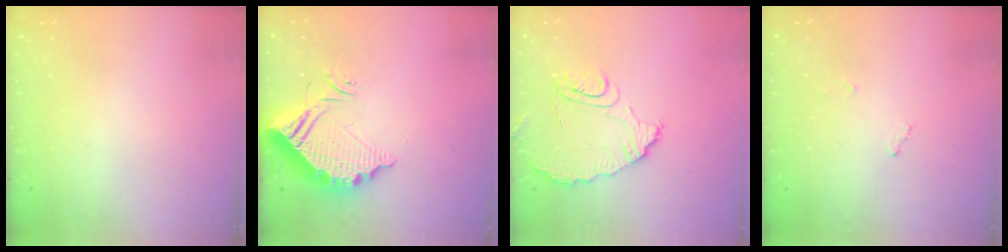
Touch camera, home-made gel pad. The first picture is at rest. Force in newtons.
{"total": 14.2, "press": 14.1, "slide": 1.4}
{"total": 10.6, "press": 10.6, "slide": 0.7}
{"total": 6.4, "press": 6.4, "slide": 0.4}